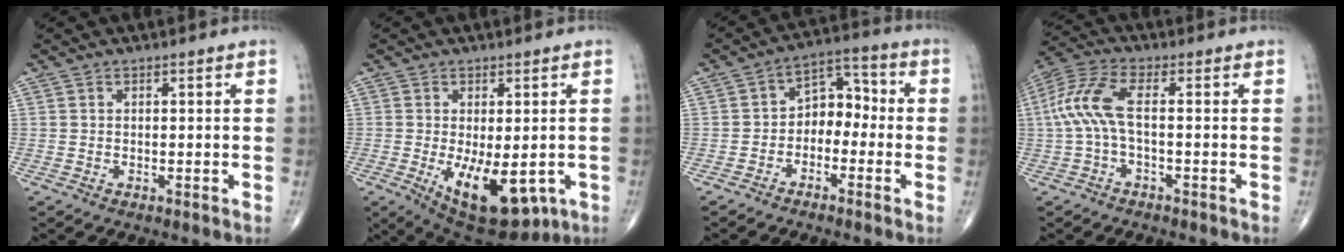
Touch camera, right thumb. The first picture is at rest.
{"total": 13.1, "force": [-3.7, 6.1, 11.0], "torque": [-0.153, -0.017, -0.034]}
{"total": 7.3, "force": [-2.0, 5.2, 4.7], "torque": [-0.042, 0.046, -0.049]}
{"total": 8.2, "force": [-0.5, 3.0, 7.6], "torque": [-0.193, 0.029, -0.014]}